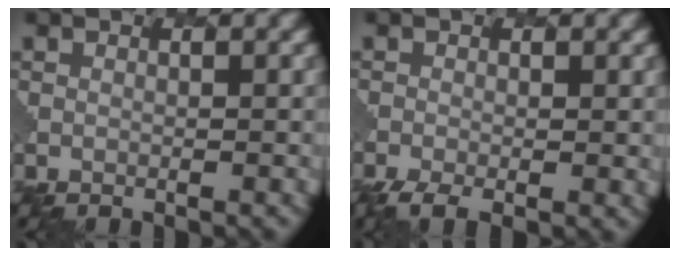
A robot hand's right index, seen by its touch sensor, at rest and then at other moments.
{"total": 3.6, "force": [-1.7, 1.4, 2.8], "torque": [-0.048, -0.003, -0.031]}